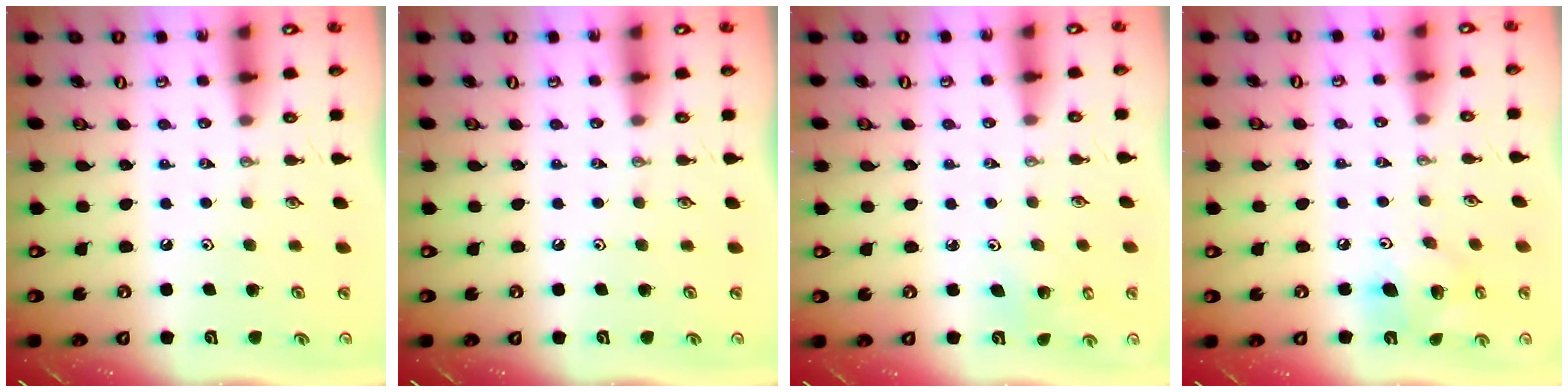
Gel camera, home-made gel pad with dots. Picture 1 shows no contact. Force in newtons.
{"total": 0.0}
{"total": 2.2, "press": 2.2, "slide": 0.2}
{"total": 11.4, "press": 11.3, "slide": 1.9}